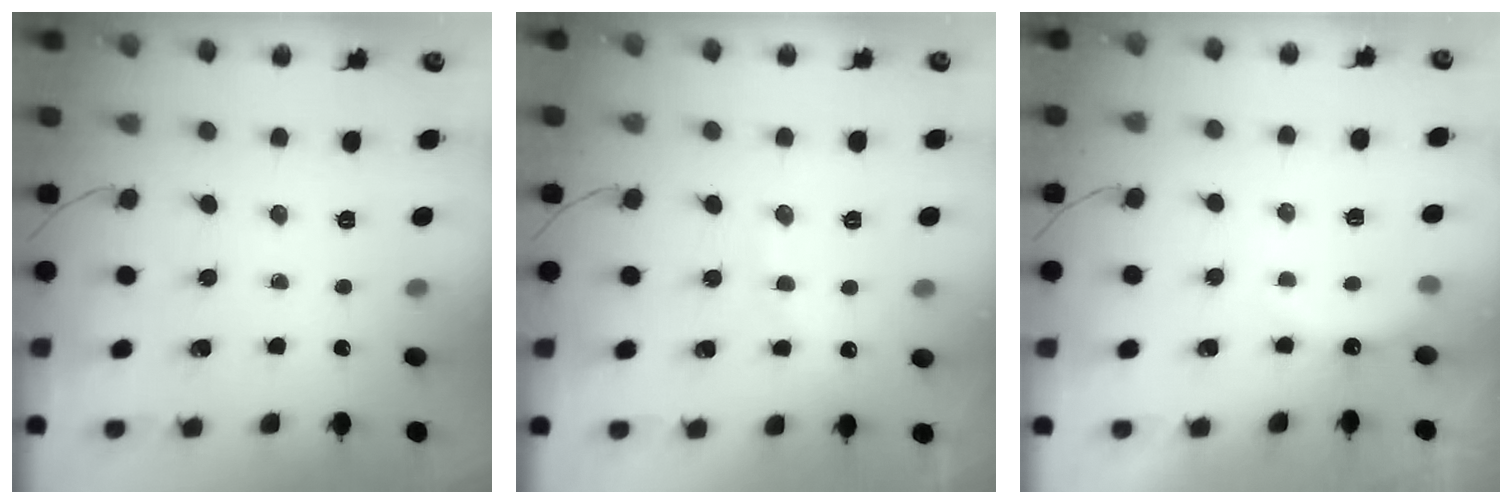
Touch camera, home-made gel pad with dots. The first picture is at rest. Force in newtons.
{"total": 8.4, "press": 8.2, "slide": 1.6}
{"total": 5.4, "press": 5.3, "slide": 0.9}